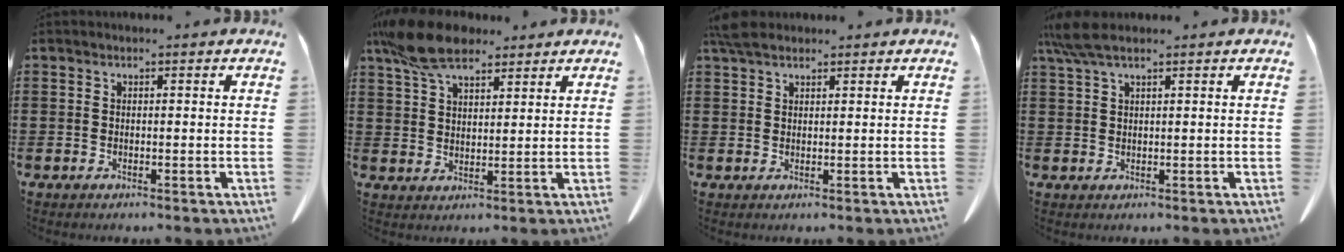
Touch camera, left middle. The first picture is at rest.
{"total": 9.7, "force": [7.2, 3.9, 5.2], "torque": [-0.124, -0.005, 0.138]}
{"total": 3.3, "force": [2.6, 1.1, 1.6], "torque": [-0.039, 0.003, 0.052]}
{"total": 4.2, "force": [2.8, 0.6, 3.0], "torque": [-0.072, -0.002, 0.051]}